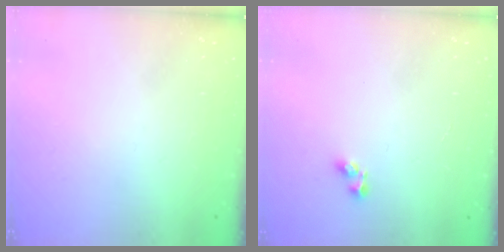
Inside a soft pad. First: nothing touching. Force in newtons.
{"total": 3.1, "press": 3.1, "slide": 0.5}